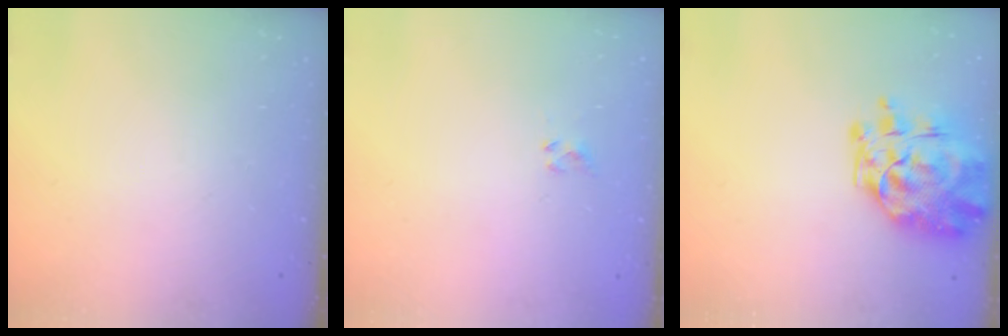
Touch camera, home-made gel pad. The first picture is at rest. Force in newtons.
{"total": 1.9, "press": 1.7, "slide": 0.7}
{"total": 13.4, "press": 12.5, "slide": 4.6}